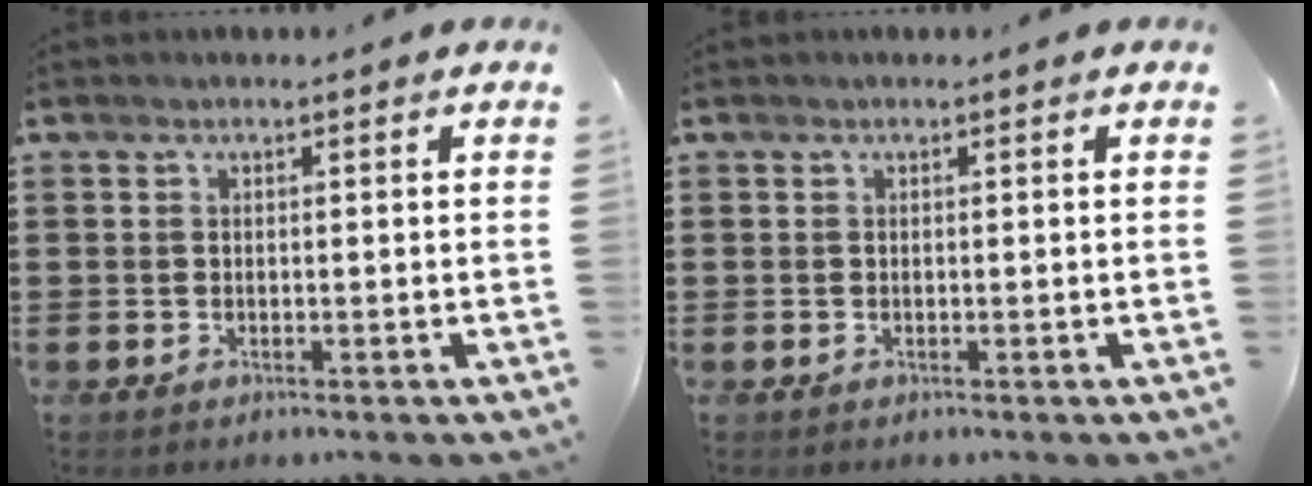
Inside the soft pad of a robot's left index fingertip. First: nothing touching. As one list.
[{"total": 0.0}]